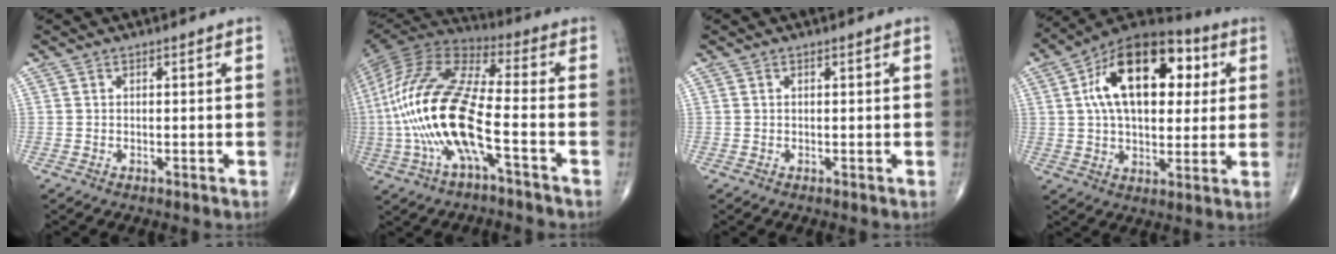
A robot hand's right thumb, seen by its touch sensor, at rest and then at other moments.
{"total": 21.7, "force": [-4.9, 6.8, 20.0], "torque": [-0.443, 0.031, -0.091]}
{"total": 0.0}
{"total": 21.9, "force": [5.5, 12.6, 17.1], "torque": [-0.241, 0.013, 0.079]}